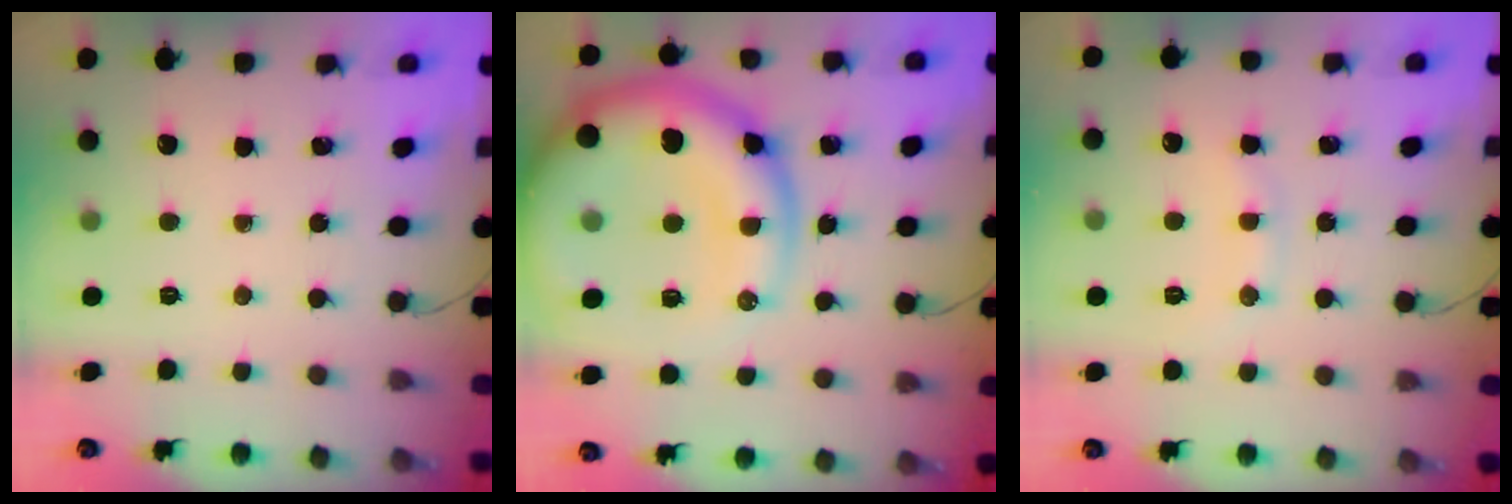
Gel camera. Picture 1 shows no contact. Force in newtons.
{"total": 23.4, "press": 22.8, "slide": 5.2}
{"total": 7.3, "press": 7.2, "slide": 1.1}